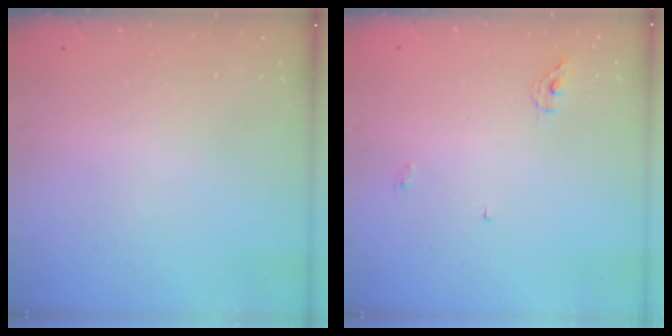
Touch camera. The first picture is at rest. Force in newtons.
{"total": 4.3, "press": 4.3, "slide": 0.1}